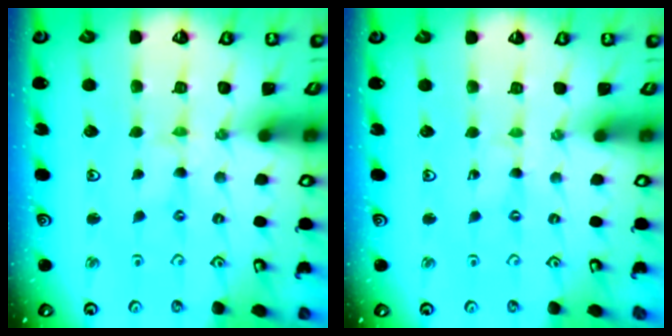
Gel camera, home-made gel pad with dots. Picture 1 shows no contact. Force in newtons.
{"total": 0.0}